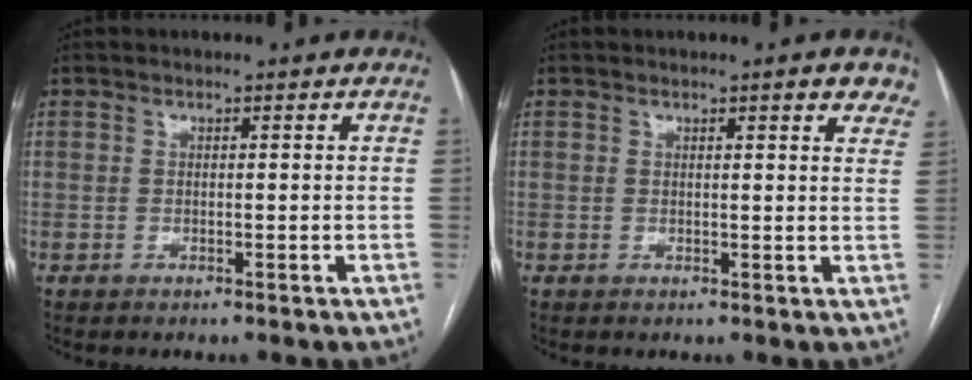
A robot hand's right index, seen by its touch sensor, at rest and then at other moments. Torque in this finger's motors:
{"motor_torque": [0.01, 0.04, -0.02, 0.01]}